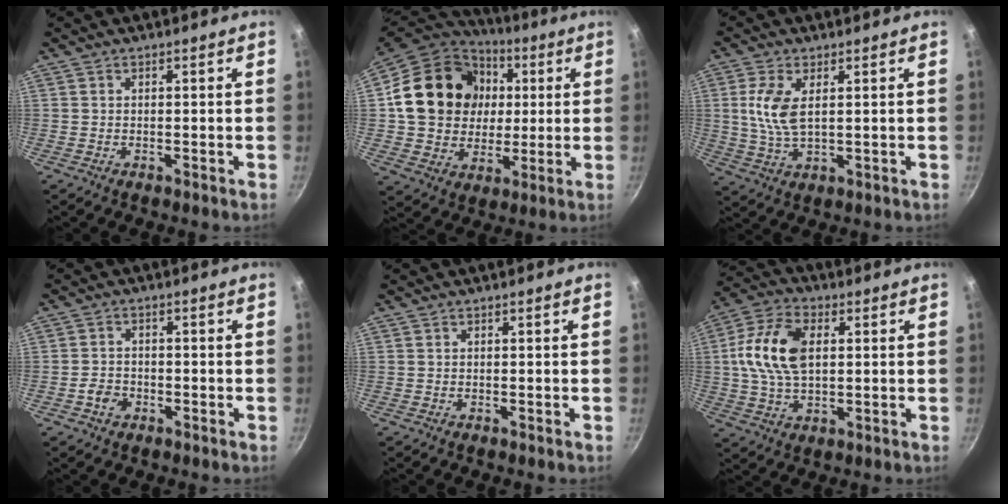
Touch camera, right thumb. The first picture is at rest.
{"total": 21.8, "force": [3.6, 18.3, 11.3], "torque": [-0.184, 0.020, 0.063]}
{"total": 7.7, "force": [1.7, 3.8, 6.5], "torque": [-0.135, -0.004, 0.037]}
{"total": 3.2, "force": [-1.6, 2.5, 1.4], "torque": [-0.020, 0.020, -0.028]}
{"total": 0.0}
{"total": 13.5, "force": [2.1, 8.1, 10.6], "torque": [-0.191, 0.013, 0.030]}